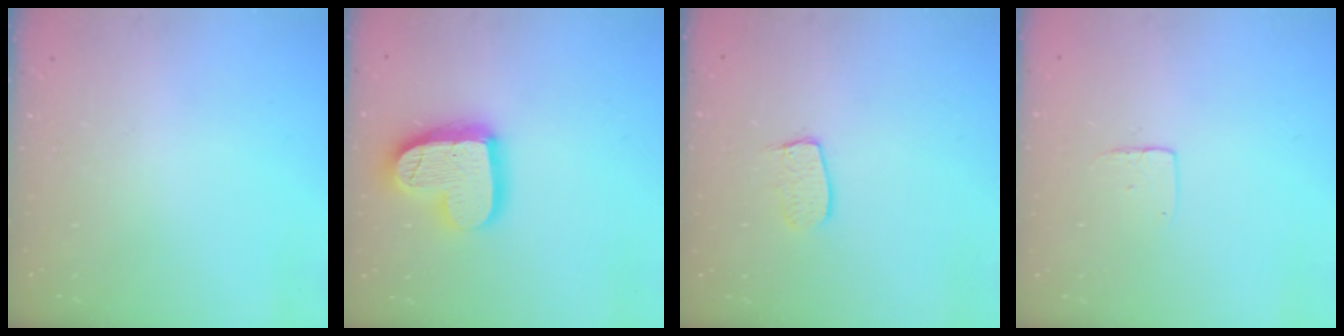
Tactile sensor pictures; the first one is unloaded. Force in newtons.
{"total": 17.8, "press": 17.8, "slide": 1.4}
{"total": 6.8, "press": 6.8, "slide": 0.3}
{"total": 3.6, "press": 3.6, "slide": 0.3}